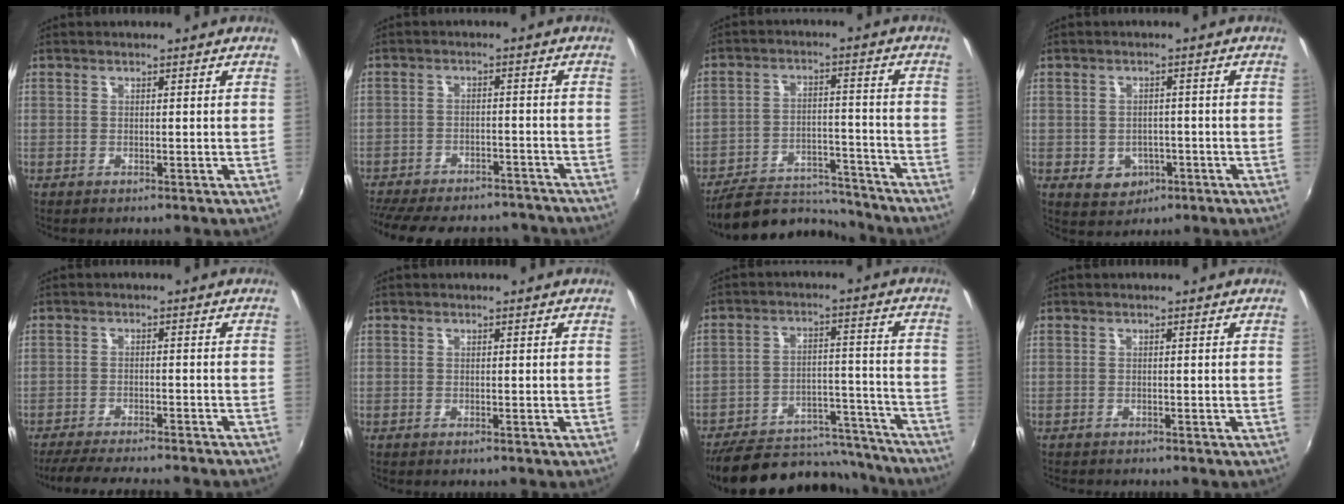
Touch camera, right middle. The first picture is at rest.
{"total": 21.4, "force": [-18.3, 7.3, 8.4], "torque": [-0.188, -0.002, -0.240]}
{"total": 14.2, "force": [-13.1, 4.0, 4.1], "torque": [-0.091, 0.012, -0.191]}
{"total": 5.3, "force": [-1.8, 4.5, 2.1], "torque": [-0.050, 0.004, -0.011]}
{"total": 12.9, "force": [-11.4, 1.3, 5.9], "torque": [-0.124, -0.023, -0.167]}
{"total": 0.0}
{"total": 24.3, "force": [-21.1, 8.4, 8.6], "torque": [-0.163, 0.025, -0.267]}
{"total": 1.6, "force": [-1.5, 0.2, 0.4], "torque": [-0.013, -0.010, -0.023]}